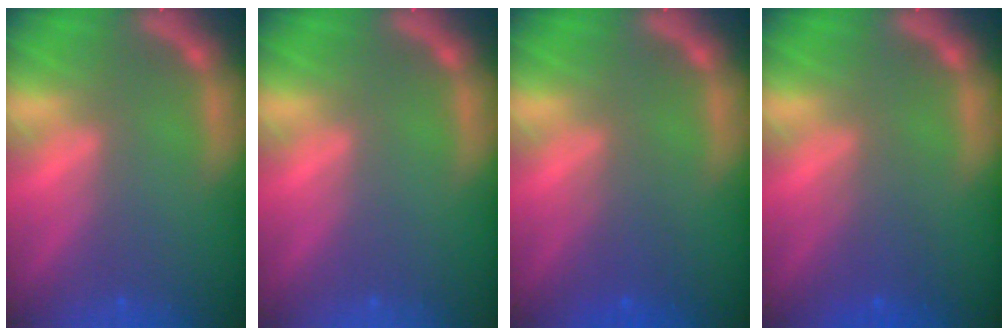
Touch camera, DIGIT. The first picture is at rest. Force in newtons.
{"total": 0.0}
{"total": 2.5}
{"total": 2.5}